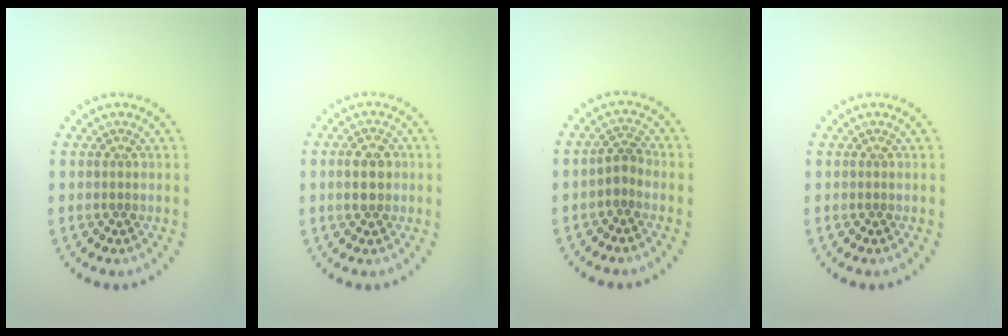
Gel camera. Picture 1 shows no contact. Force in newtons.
{"total": 2.6, "press": 2.6, "slide": 0.2}
{"total": 1.5, "press": 1.3, "slide": 0.8}
{"total": 0.0}